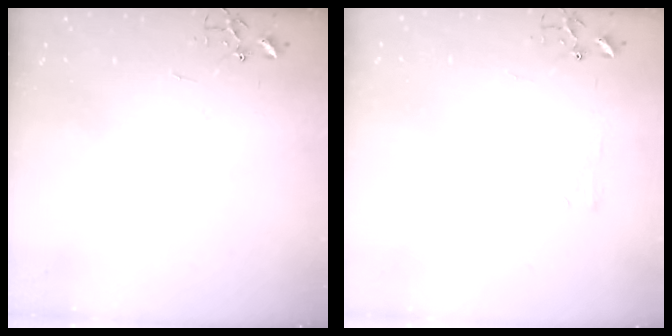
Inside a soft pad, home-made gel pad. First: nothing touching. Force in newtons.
{"total": 4.1, "press": 4.0, "slide": 0.6}